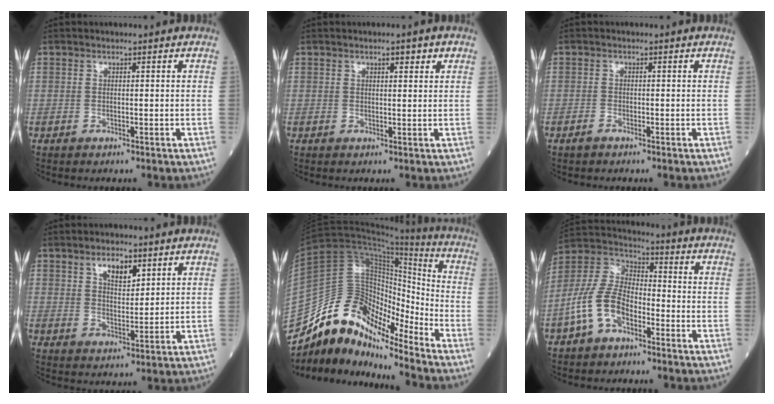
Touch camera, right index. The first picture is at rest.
{"total": 2.0, "force": [1.2, 0.5, 1.6], "torque": [-0.024, 0.003, 0.016]}
{"total": 1.0, "force": [-0.9, 0.3, 0.4], "torque": [-0.009, 0.000, -0.015]}
{"total": 4.7, "force": [2.7, 2.0, 3.3], "torque": [-0.058, 0.000, 0.048]}
{"total": 15.1, "force": [-12.5, 4.6, 7.1], "torque": [-0.113, 0.074, -0.223]}
{"total": 10.4, "force": [-5.0, 5.4, 7.3], "torque": [-0.175, 0.021, -0.101]}